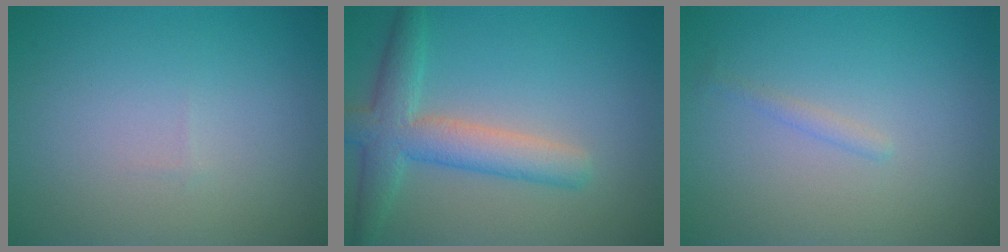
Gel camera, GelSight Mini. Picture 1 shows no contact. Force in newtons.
{"total": 5.0, "press": 5.0, "slide": 0.3}
{"total": 0.7, "press": 0.7, "slide": 0.1}